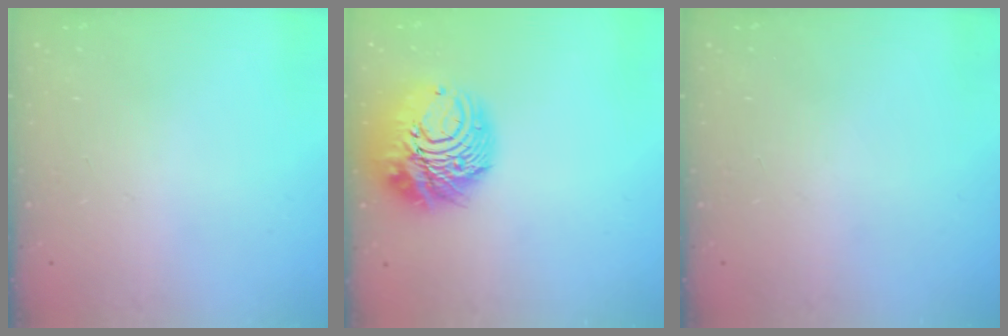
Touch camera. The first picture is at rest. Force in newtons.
{"total": 15.1, "press": 15.0, "slide": 1.5}
{"total": 0.0}